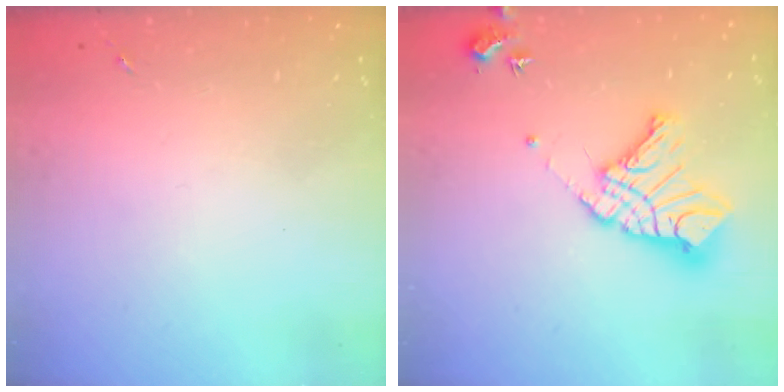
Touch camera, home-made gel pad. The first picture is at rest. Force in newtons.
{"total": 16.3, "press": 16.2, "slide": 2.0}